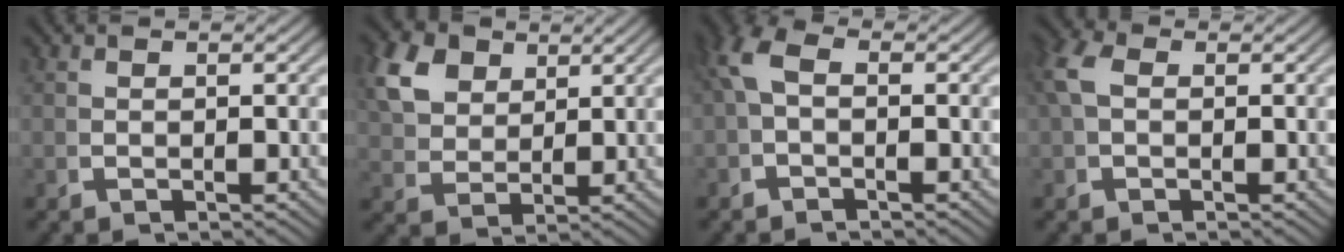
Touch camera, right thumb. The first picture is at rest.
{"total": 6.5, "force": [3.4, 4.4, 3.5], "torque": [-0.081, -0.007, 0.070]}
{"total": 2.3, "force": [-0.1, 1.4, 1.8], "torque": [-0.036, 0.001, -0.003]}
{"total": 2.0, "force": [0.5, 1.4, 1.4], "torque": [-0.039, -0.004, 0.012]}